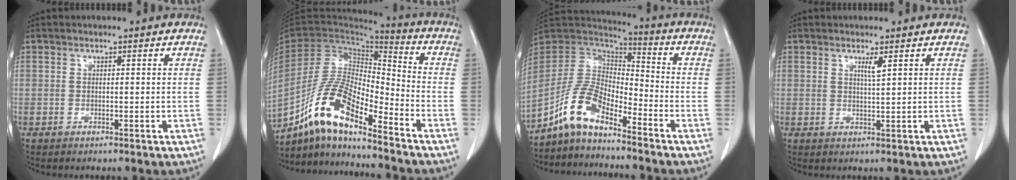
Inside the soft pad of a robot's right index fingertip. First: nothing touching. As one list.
[{"total": 14.0, "force": [-10.0, 3.1, 9.3], "torque": [-0.183, 0.012, -0.182]}, {"total": 9.9, "force": [-7.1, 3.2, 6.0], "torque": [-0.136, 0.026, -0.141]}, {"total": 1.8, "force": [1.0, -0.2, 1.5], "torque": [-0.027, -0.007, 0.018]}]